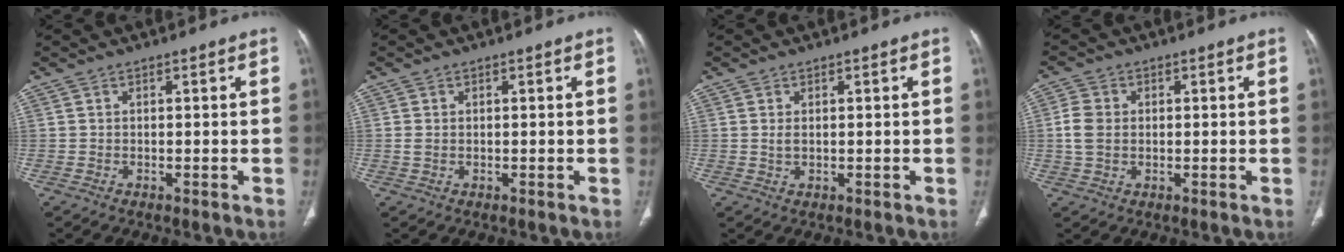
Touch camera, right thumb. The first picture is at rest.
{"total": 1.2, "force": [0.1, 0.8, 0.8], "torque": [-0.023, 0.004, 0.003]}
{"total": 1.5, "force": [0.3, 0.9, 1.2], "torque": [-0.026, -0.003, 0.009]}
{"total": 4.8, "force": [0.2, 3.6, 3.2], "torque": [-0.068, 0.008, 0.002]}